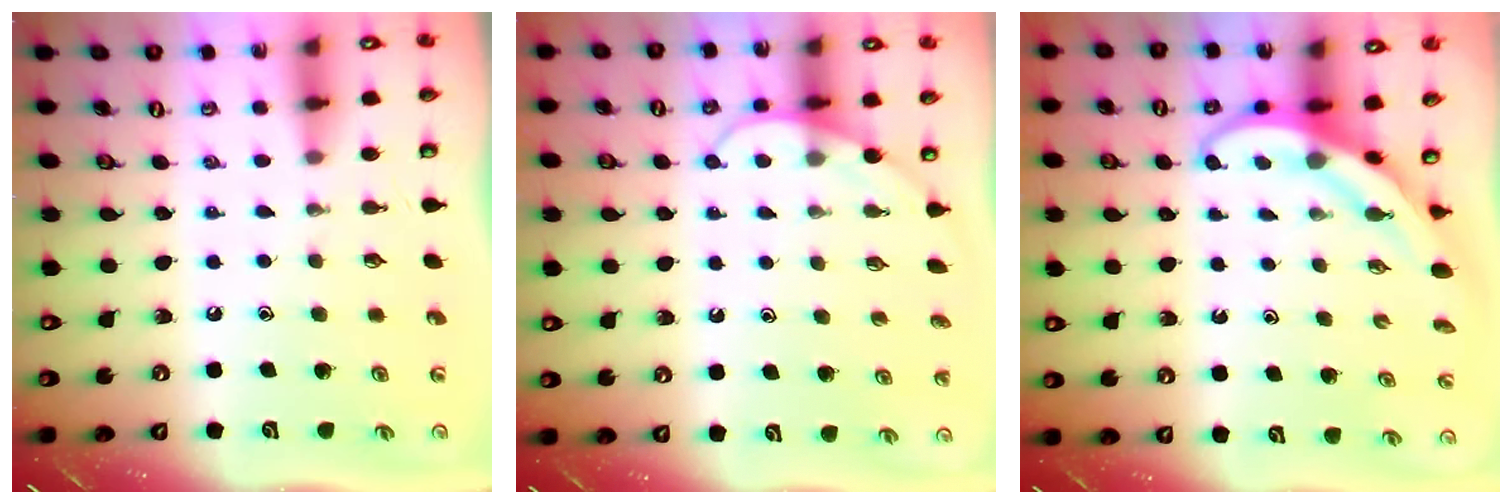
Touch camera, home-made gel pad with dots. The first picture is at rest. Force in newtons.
{"total": 4.4, "press": 4.4, "slide": 0.4}
{"total": 4.0, "press": 4.0, "slide": 0.4}